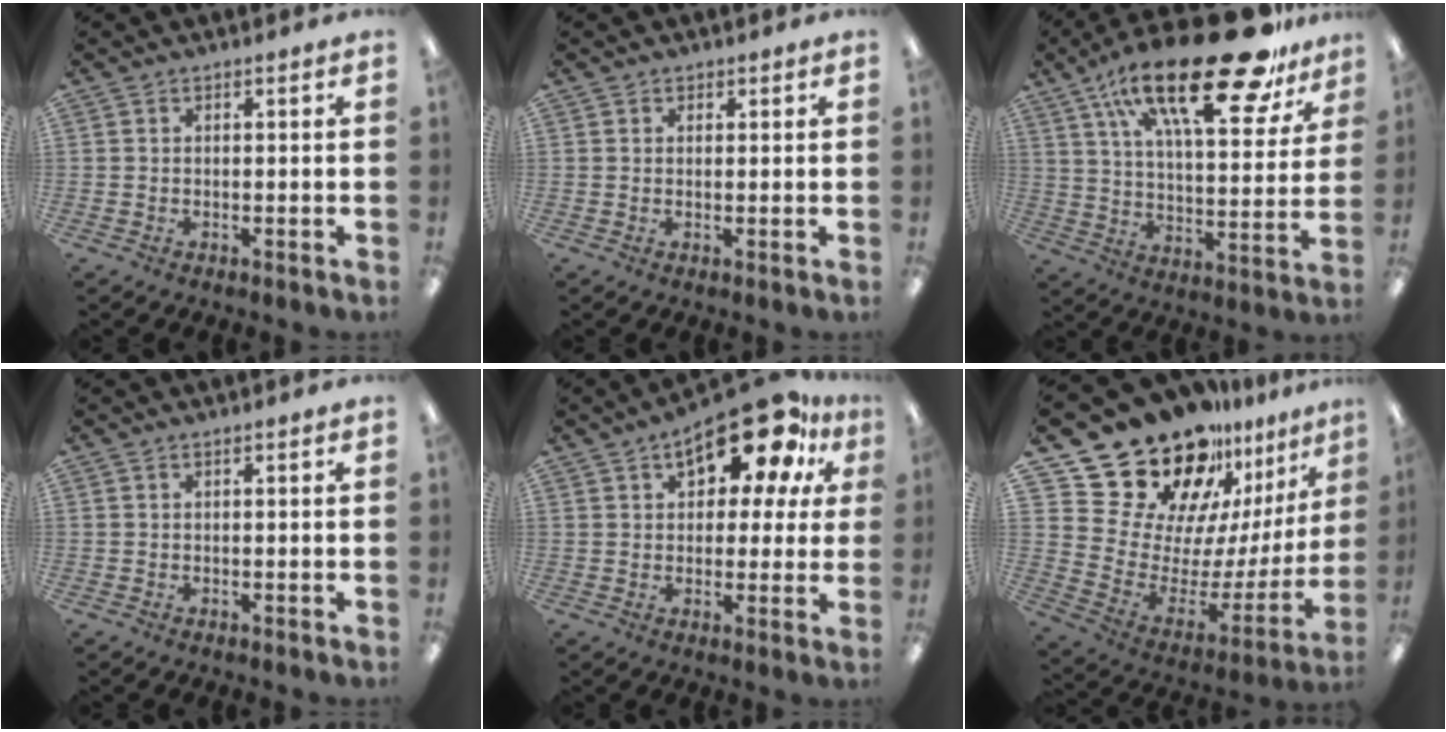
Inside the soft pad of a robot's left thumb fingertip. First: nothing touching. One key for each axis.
{"total": 1.1, "fx": 0.7, "fy": 0.8, "fz": 0.1, "tx": 0.006, "ty": -0.001, "tz": 0.010}
{"total": 28.8, "fx": 18.3, "fy": 9.9, "fz": 19.8, "tx": -0.309, "ty": -0.106, "tz": 0.297}
{"total": 0.0}
{"total": 16.5, "fx": 10.0, "fy": 7.2, "fz": 11.0, "tx": -0.156, "ty": -0.052, "tz": 0.164}
{"total": 25.8, "fx": 20.2, "fy": 12.7, "fz": 9.7, "tx": -0.164, "ty": -0.157, "tz": 0.387}